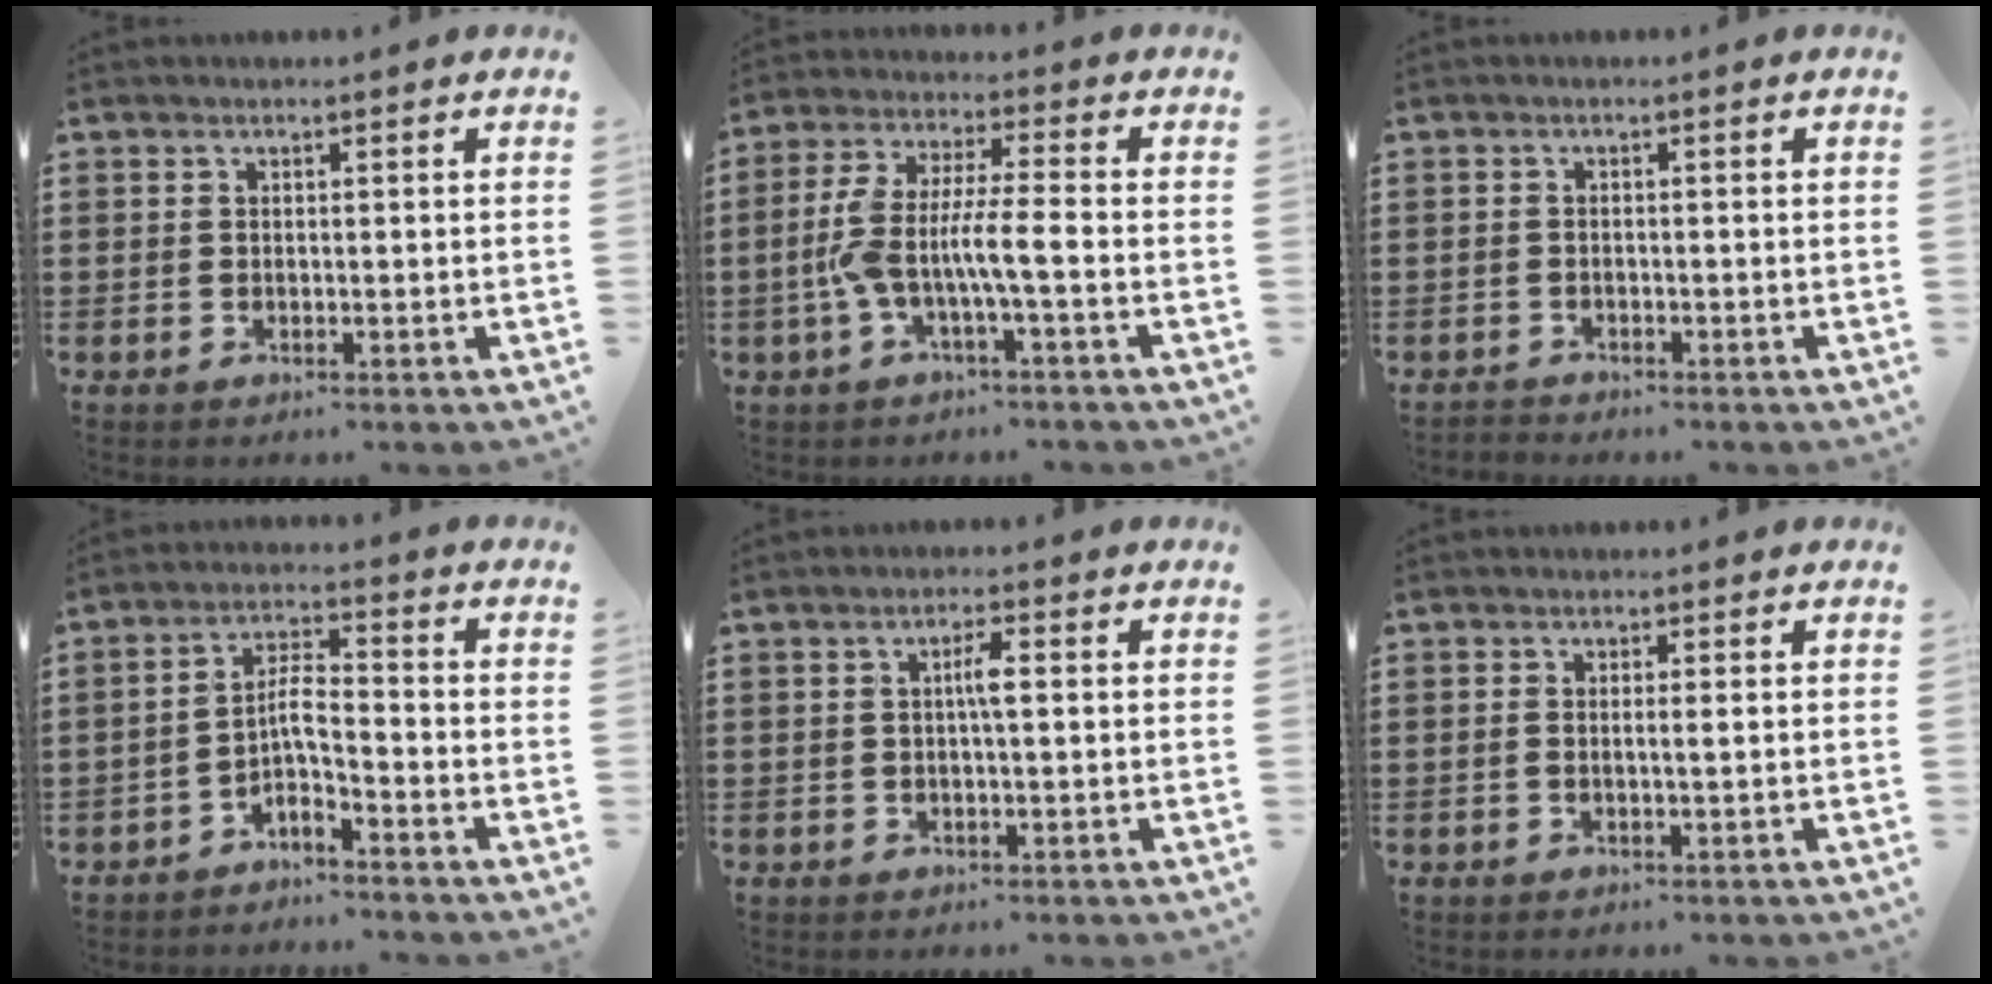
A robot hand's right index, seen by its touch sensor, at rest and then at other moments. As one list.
[{"total": 7.6, "force": [-2.7, 1.6, 7.0], "torque": [-0.164, -0.010, -0.063]}, {"total": 1.0, "force": [-1.0, 0.2, -0.2], "torque": [0.000, 0.004, -0.022]}, {"total": 4.1, "force": [-2.7, 0.8, 3.0], "torque": [-0.067, 0.002, -0.059]}, {"total": 2.4, "force": [0.1, 0.4, 2.4], "torque": [-0.045, 0.001, -0.001]}, {"total": 1.1, "force": [-0.2, 0.1, 1.1], "torque": [-0.022, -0.001, -0.003]}]